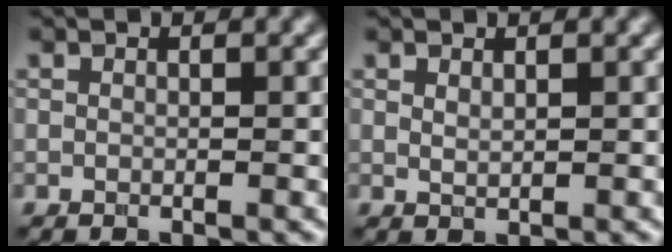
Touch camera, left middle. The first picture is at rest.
{"total": 0.8, "force": [0.6, 0.3, 0.4], "torque": [-0.011, -0.001, 0.013]}